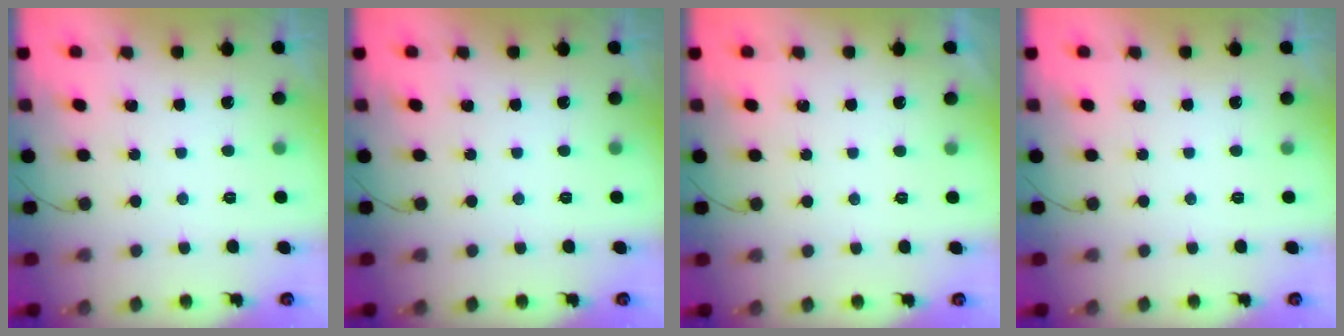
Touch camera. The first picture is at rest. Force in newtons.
{"total": 0.0}
{"total": 1.0, "press": 1.0, "slide": 0.1}
{"total": 0.0}